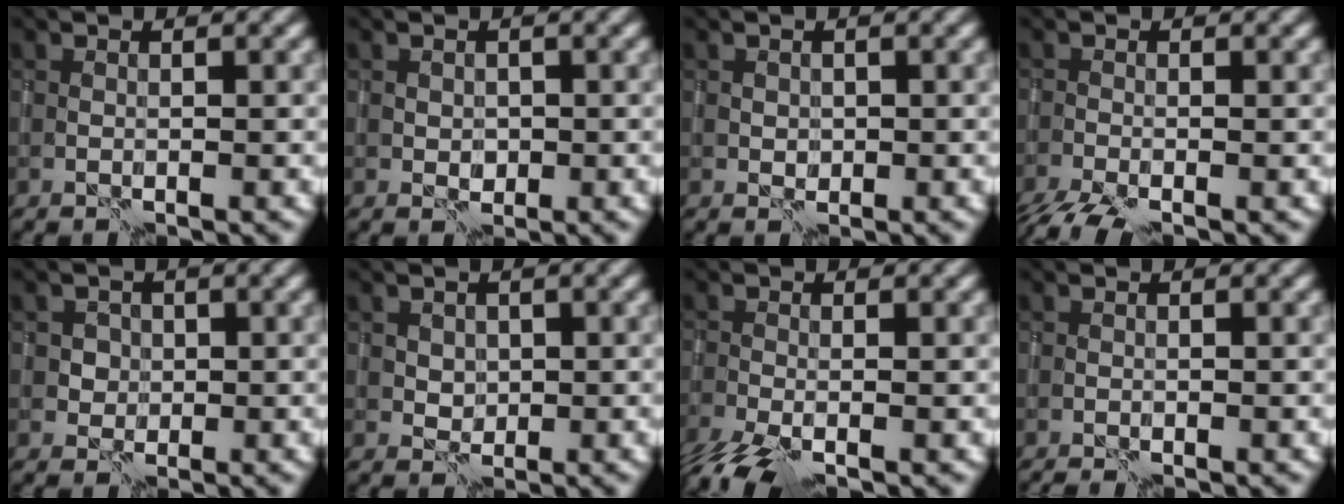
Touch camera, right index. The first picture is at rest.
{"total": 1.1, "force": [0.0, 1.1, 0.3], "torque": [-0.005, -0.001, 0.003]}
{"total": 0.9, "force": [0.1, 0.9, 0.1], "torque": [-0.002, 0.001, 0.005]}
{"total": 2.4, "force": [-1.9, 0.6, 1.3], "torque": [-0.028, -0.007, -0.042]}
{"total": 1.8, "force": [0.4, 1.8, 0.1], "torque": [0.012, 0.007, 0.003]}
{"total": 1.3, "force": [0.5, 1.2, 0.0], "torque": [-0.001, 0.001, 0.011]}
{"total": 4.6, "force": [-3.0, 1.8, 3.1], "torque": [-0.072, -0.022, -0.056]}
{"total": 0.9, "force": [-0.6, 0.2, 0.6], "torque": [-0.013, 0.000, -0.007]}